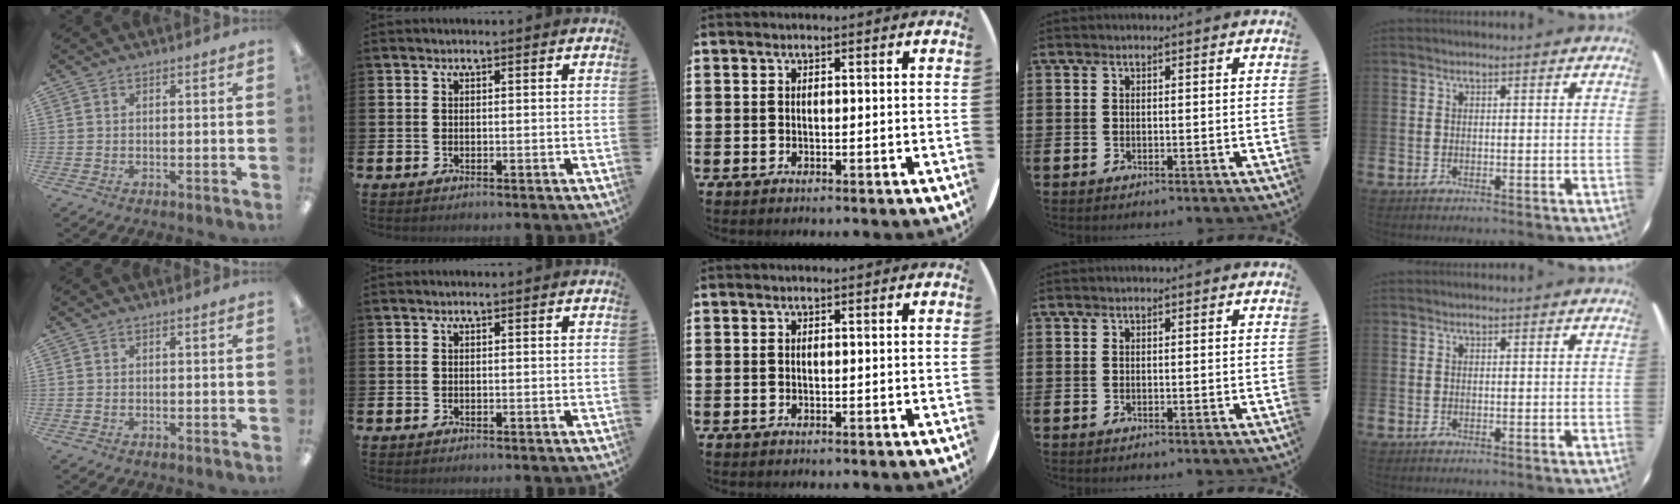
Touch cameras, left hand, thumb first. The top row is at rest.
{}